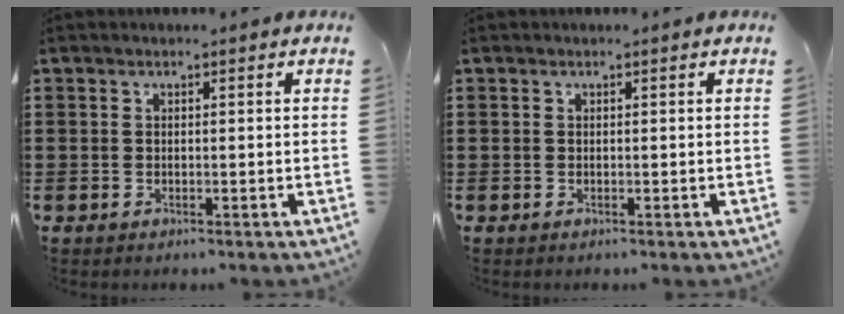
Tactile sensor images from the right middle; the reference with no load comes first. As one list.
[{"total": 0.0}]